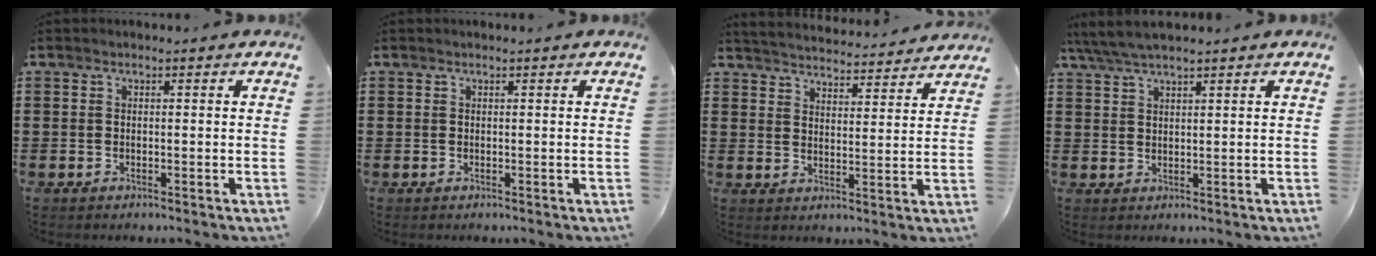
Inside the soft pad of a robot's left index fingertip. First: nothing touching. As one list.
[{"total": 0.0}, {"total": 3.9, "force": [3.9, -0.4, 0.1], "torque": [-0.020, -0.031, 0.066]}, {"total": 3.6, "force": [3.0, 0.1, 1.9], "torque": [-0.044, -0.002, 0.056]}]